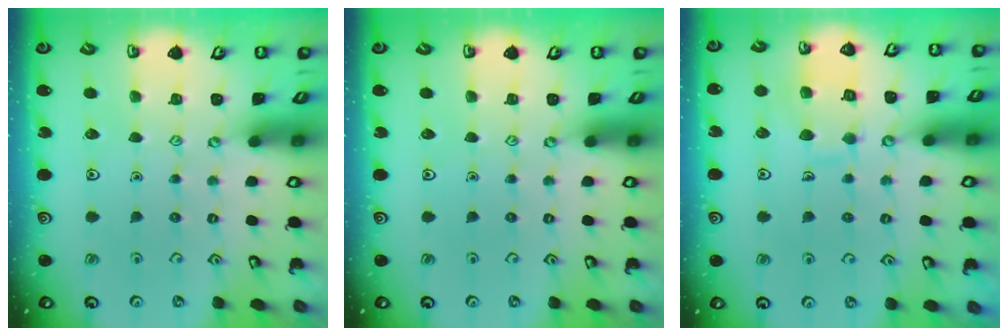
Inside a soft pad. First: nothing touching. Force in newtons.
{"total": 0.0}
{"total": 10.6, "press": 10.6, "slide": 0.9}